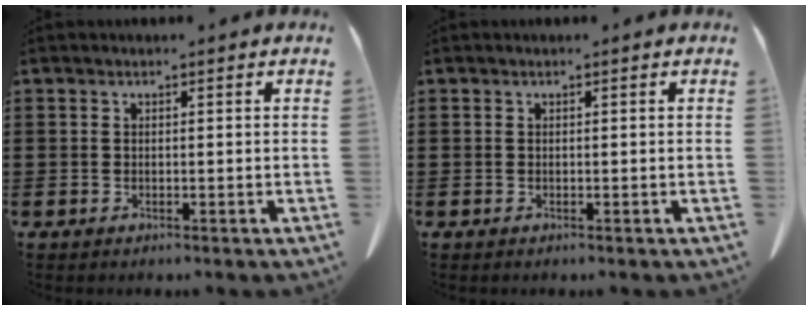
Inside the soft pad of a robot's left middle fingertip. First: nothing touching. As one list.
[{"total": 0.0}]